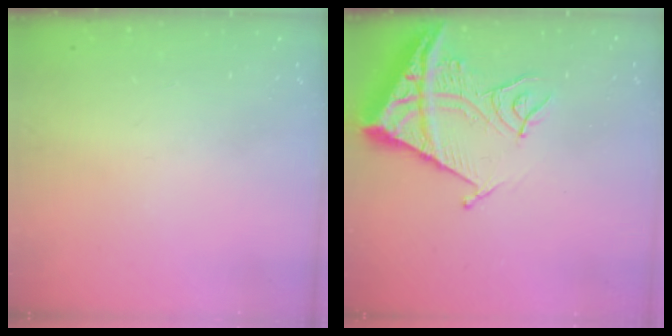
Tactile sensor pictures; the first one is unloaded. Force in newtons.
{"total": 14.1, "press": 14.0, "slide": 1.6}